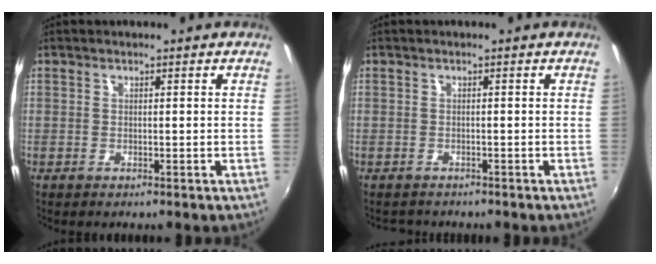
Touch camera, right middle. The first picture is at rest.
{"total": 2.2, "force": [-2.0, 0.9, 0.2], "torque": [-0.009, -0.009, -0.031]}